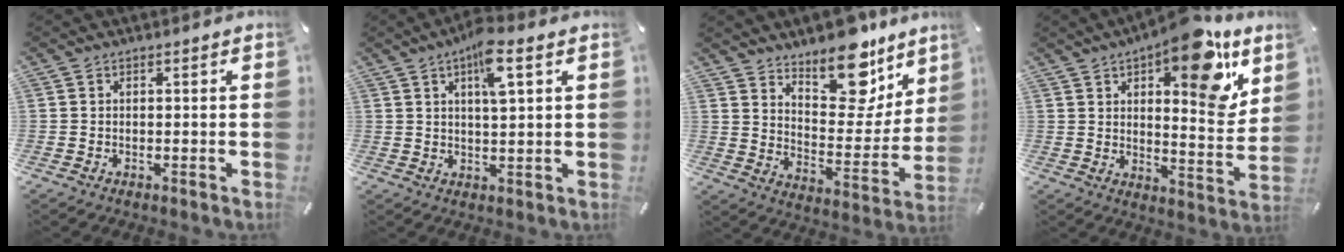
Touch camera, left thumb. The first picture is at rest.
{"total": 8.1, "force": [3.9, 1.9, 6.8], "torque": [-0.116, -0.002, 0.061]}
{"total": 16.4, "force": [13.1, 7.5, 6.4], "torque": [-0.077, -0.114, 0.229]}
{"total": 17.9, "force": [10.2, 7.3, 12.8], "torque": [-0.159, -0.066, 0.164]}